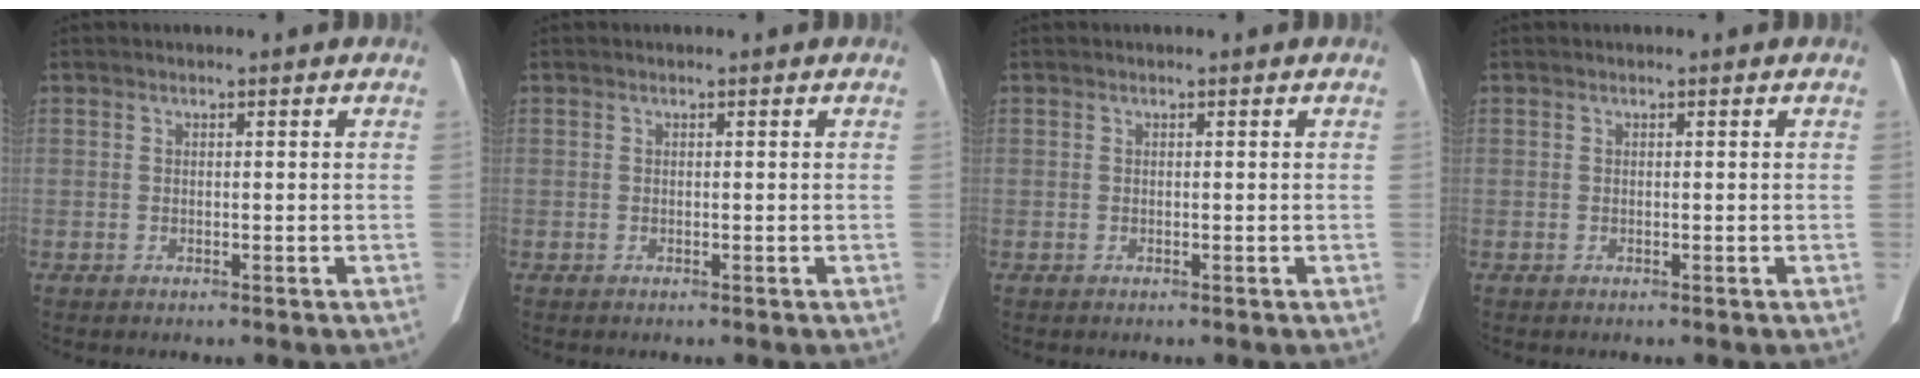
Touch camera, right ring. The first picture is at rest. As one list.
[{"total": 0.0}, {"total": 0.0}, {"total": 0.0}]